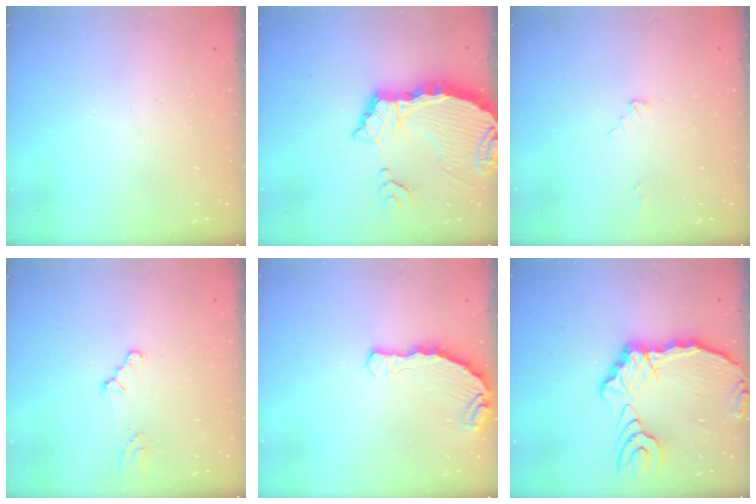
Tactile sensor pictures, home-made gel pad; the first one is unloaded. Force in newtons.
{"total": 7.7, "press": 7.7, "slide": 0.7}
{"total": 2.4, "press": 2.4, "slide": 0.3}
{"total": 1.0, "press": 1.0, "slide": 0.2}
{"total": 8.1, "press": 6.5, "slide": 4.9}
{"total": 15.1, "press": 15.0, "slide": 2.1}